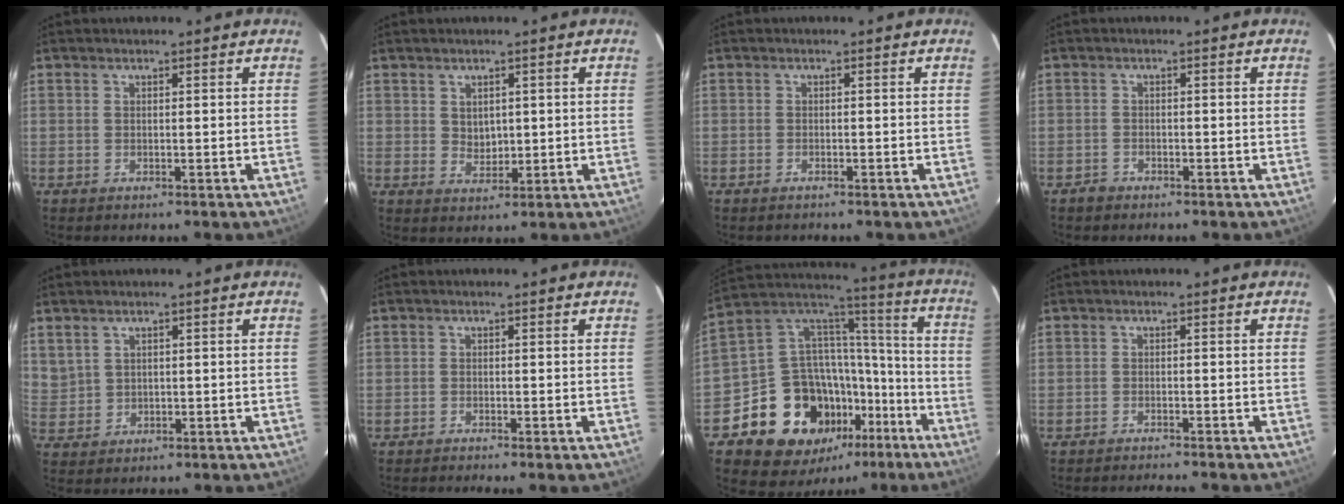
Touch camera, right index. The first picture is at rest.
{"total": 3.0, "force": [0.9, 2.4, 1.6], "torque": [-0.022, 0.004, 0.021]}
{"total": 0.9, "force": [-0.9, 0.3, 0.1], "torque": [-0.004, 0.002, -0.016]}
{"total": 1.7, "force": [-1.4, 0.9, 0.1], "torque": [-0.004, 0.003, -0.024]}
{"total": 3.7, "force": [2.1, 2.8, 1.0], "torque": [-0.015, 0.012, 0.054]}
{"total": 1.2, "force": [-1.0, -0.2, 0.6], "torque": [-0.015, -0.003, -0.021]}
{"total": 22.0, "force": [-11.3, 16.3, 9.5], "torque": [-0.195, 0.073, -0.155]}
{"total": 4.8, "force": [-4.6, -0.1, 1.5], "torque": [-0.042, -0.007, -0.072]}